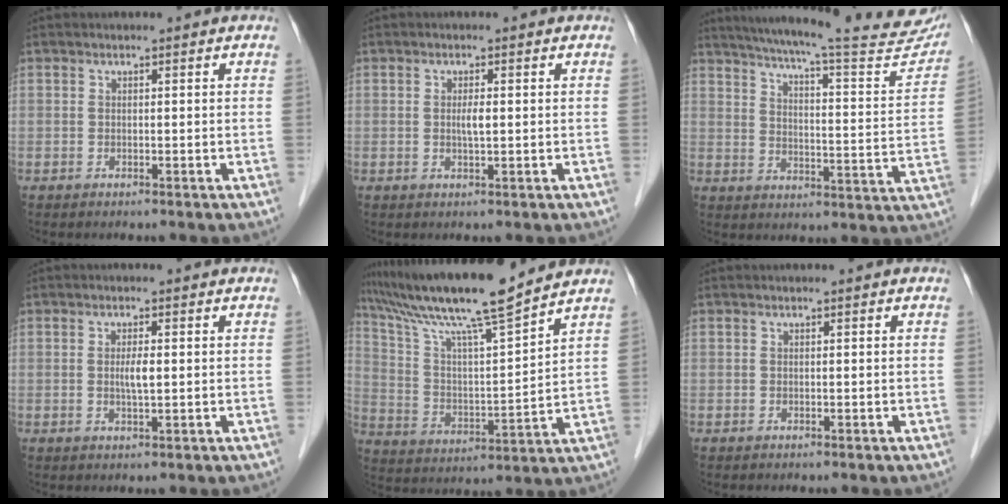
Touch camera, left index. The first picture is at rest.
{"total": 1.7, "force": [0.0, 0.2, 1.7], "torque": [-0.034, -0.003, 0.000]}
{"total": 26.7, "force": [23.6, 2.8, 12.3], "torque": [-0.186, -0.057, 0.292]}
{"total": 2.2, "force": [0.0, 0.3, 2.2], "torque": [-0.044, -0.004, 0.001]}
{"total": 16.6, "force": [14.0, -0.5, 8.9], "torque": [-0.166, 0.005, 0.246]}
{"total": 0.0}